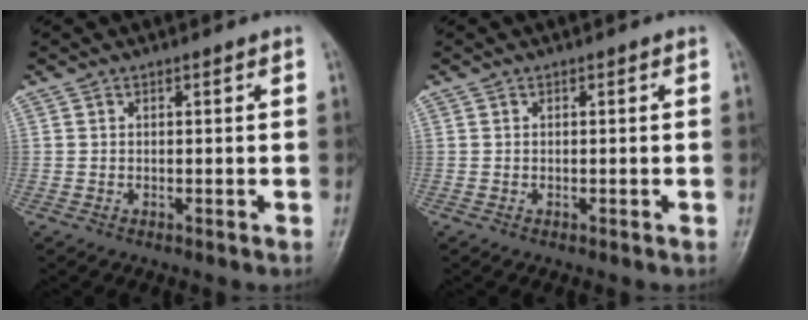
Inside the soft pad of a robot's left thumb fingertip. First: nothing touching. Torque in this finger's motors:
{"motor_torque": [0.00, 0.00, 0.00, 0.00, 0.00]}